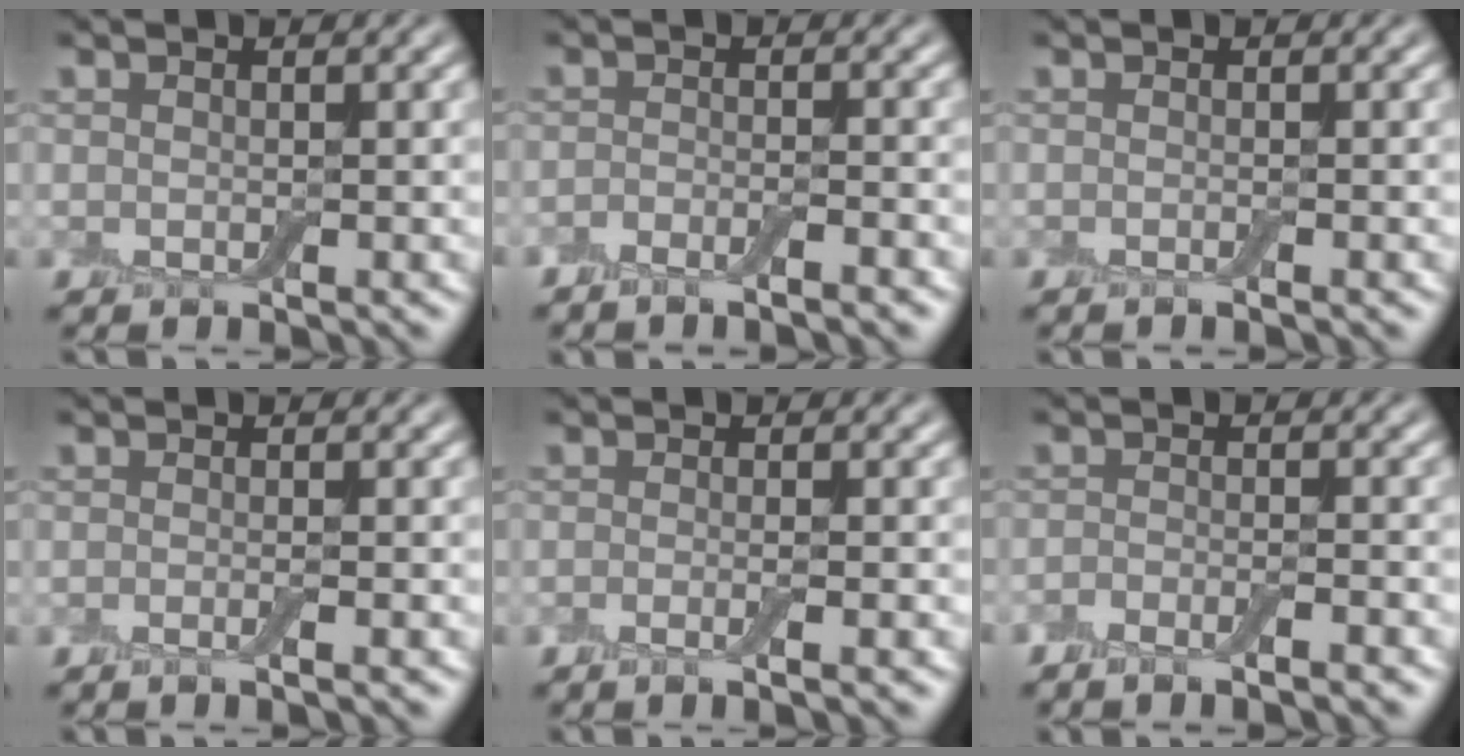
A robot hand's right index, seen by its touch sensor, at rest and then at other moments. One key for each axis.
{"total": 2.3, "fx": -1.7, "fy": 0.3, "fz": 1.5, "tx": -0.030, "ty": 0.000, "tz": -0.033}
{"total": 0.7, "fx": -0.3, "fy": 0.1, "fz": 0.6, "tx": -0.006, "ty": -0.004, "tz": -0.008}
{"total": 1.5, "fx": -0.5, "fy": 0.5, "fz": 1.4, "tx": -0.009, "ty": -0.002, "tz": -0.012}
{"total": 2.2, "fx": -0.6, "fy": 0.8, "fz": 2.0, "tx": -0.008, "ty": -0.001, "tz": -0.015}
{"total": 2.6, "fx": -1.8, "fy": 0.4, "fz": 1.8, "tx": -0.033, "ty": 0.003, "tz": -0.033}